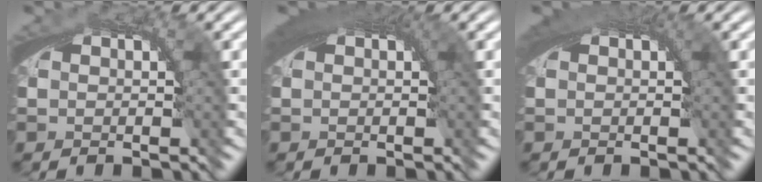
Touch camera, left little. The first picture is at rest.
{"total": 3.3, "force": [0.8, 1.8, 2.7], "torque": [-0.043, -0.007, 0.015]}
{"total": 1.9, "force": [0.5, 1.1, 1.4], "torque": [-0.024, -0.004, 0.009]}